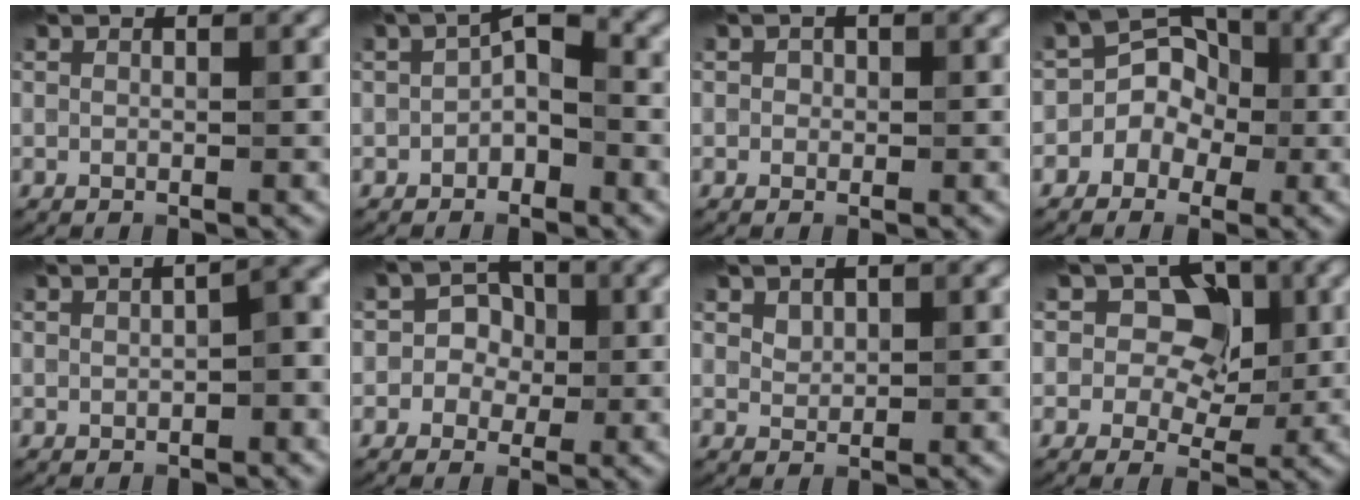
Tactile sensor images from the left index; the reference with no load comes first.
{"total": 2.7, "force": [-1.1, 1.4, 2.0], "torque": [-0.028, 0.020, -0.025]}
{"total": 0.9, "force": [-0.1, 0.9, 0.3], "torque": [0.002, 0.003, -0.004]}
{"total": 5.9, "force": [-1.3, 5.3, 2.2], "torque": [-0.001, 0.035, -0.044]}
{"total": 3.1, "force": [-0.3, 0.9, 2.9], "torque": [-0.036, 0.013, -0.004]}
{"total": 2.9, "force": [-0.3, 2.7, 1.0], "torque": [0.007, 0.009, -0.022]}
{"total": 1.1, "force": [0.9, 0.6, 0.0], "torque": [-0.003, 0.002, 0.019]}
{"total": 5.9, "force": [1.1, 4.5, 3.7], "torque": [-0.034, 0.013, -0.008]}